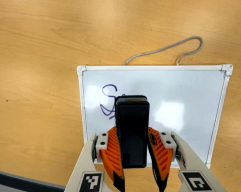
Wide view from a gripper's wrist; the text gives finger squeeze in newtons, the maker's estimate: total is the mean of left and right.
{"total": 8.9, "left": 7.4, "right": 10.4}